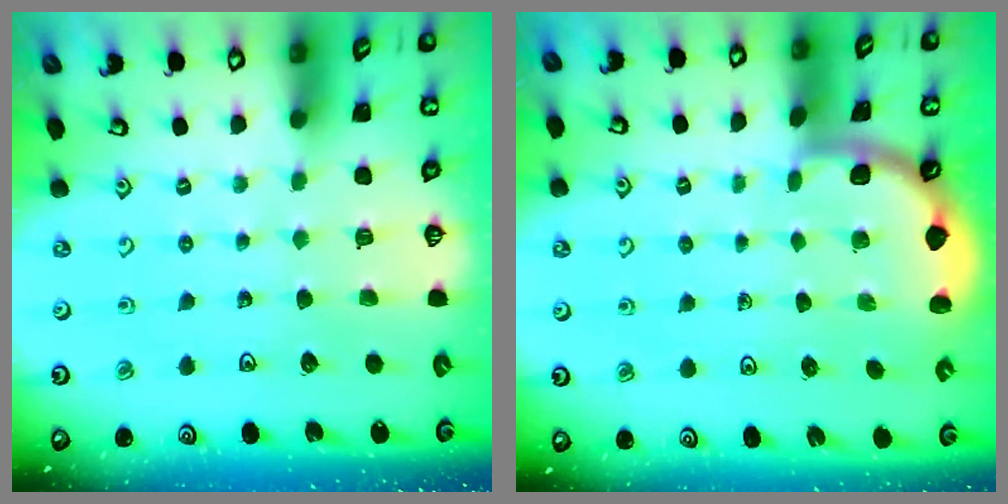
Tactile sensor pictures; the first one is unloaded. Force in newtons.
{"total": 1.8, "press": 1.8, "slide": 0.1}